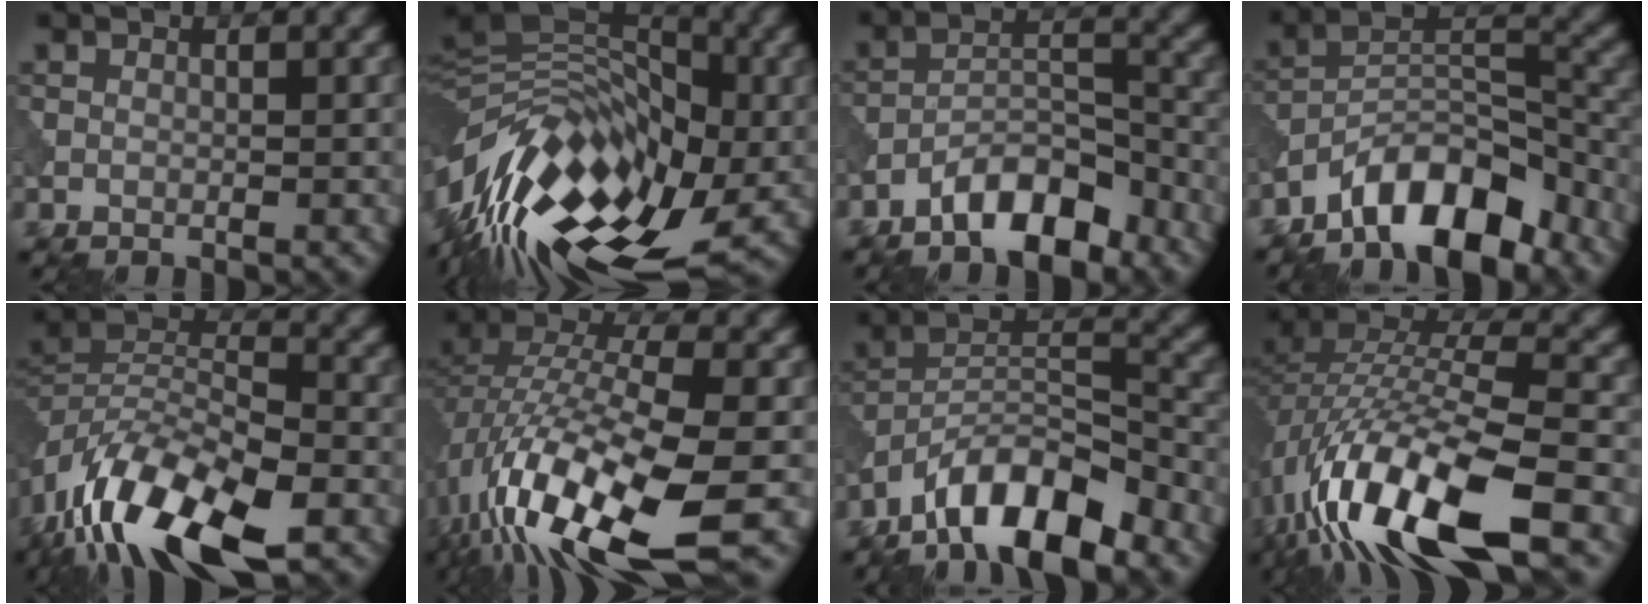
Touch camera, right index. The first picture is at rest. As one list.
[{"total": 15.2, "force": [-4.4, 8.3, 12.0], "torque": [-0.216, 0.017, -0.092]}, {"total": 6.2, "force": [-4.6, 2.2, 3.6], "torque": [-0.050, 0.010, -0.085]}, {"total": 9.0, "force": [-6.7, 3.4, 5.0], "torque": [-0.063, 0.012, -0.130]}, {"total": 13.6, "force": [-8.4, 5.3, 9.3], "torque": [-0.181, -0.003, -0.166]}, {"total": 15.4, "force": [-6.6, 5.2, 12.9], "torque": [-0.264, -0.010, -0.117]}, {"total": 9.9, "force": [-7.1, 3.2, 6.1], "torque": [-0.092, 0.010, -0.140]}, {"total": 14.6, "force": [-7.2, 5.0, 11.6], "torque": [-0.234, -0.002, -0.131]}]